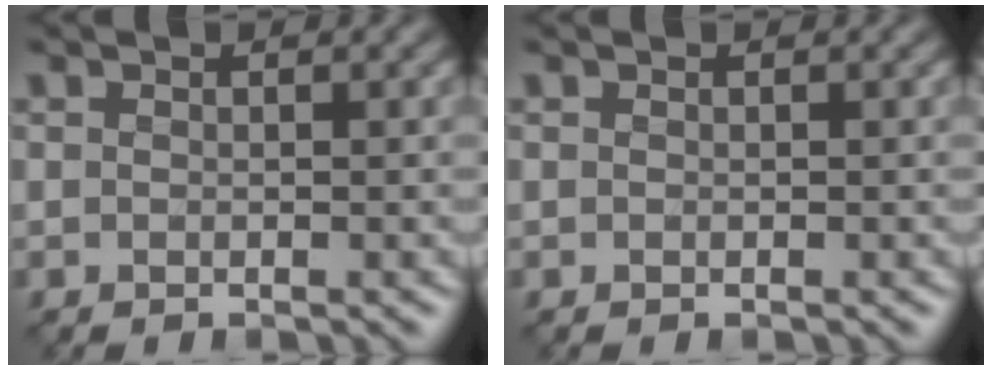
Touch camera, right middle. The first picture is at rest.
{"total": 0.0}